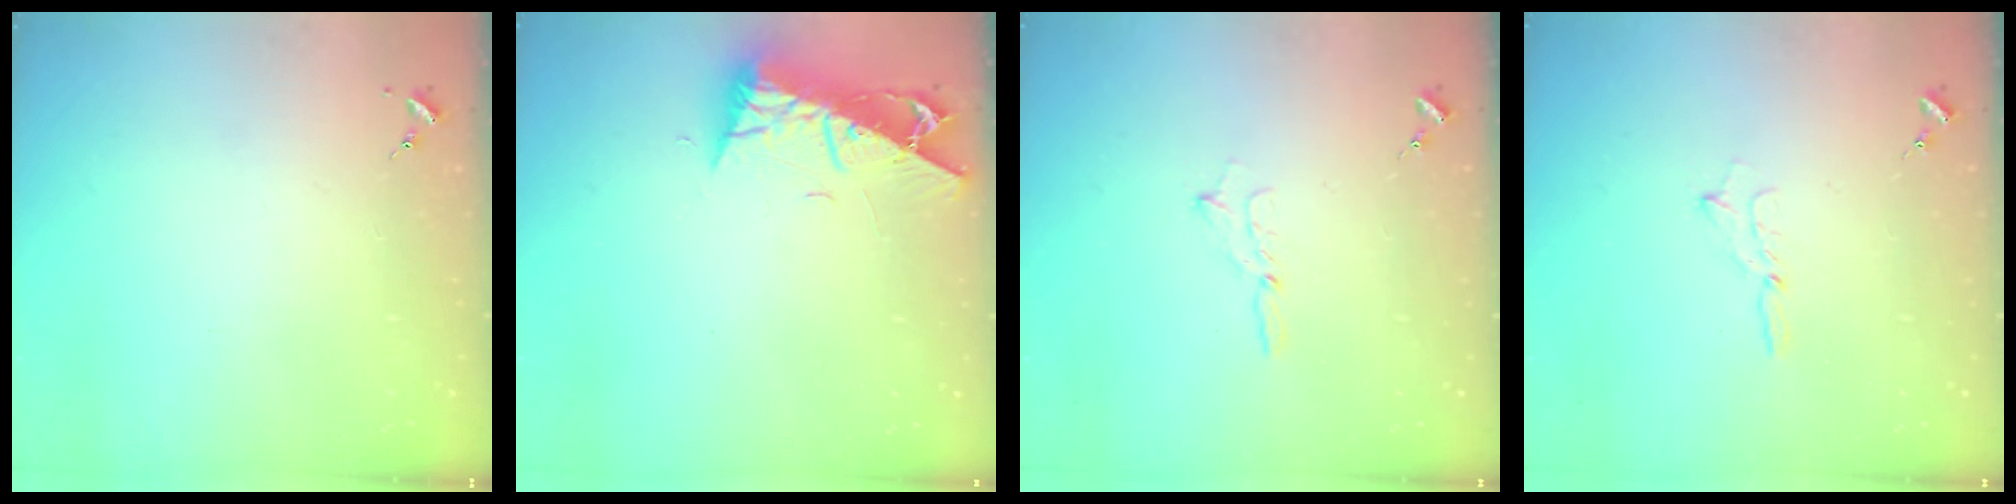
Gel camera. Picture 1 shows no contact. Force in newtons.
{"total": 9.3, "press": 9.2, "slide": 1.1}
{"total": 2.5, "press": 2.5, "slide": 0.2}
{"total": 2.5, "press": 2.5, "slide": 0.2}